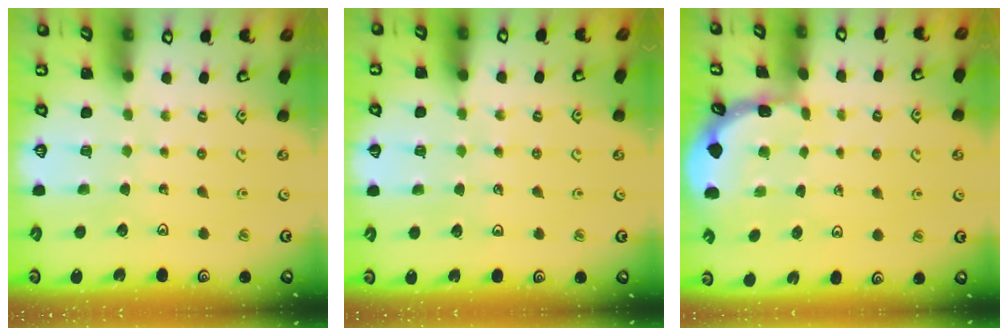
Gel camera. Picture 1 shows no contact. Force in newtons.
{"total": 3.7, "press": 3.6, "slide": 0.7}
{"total": 1.1, "press": 1.1, "slide": 0.1}